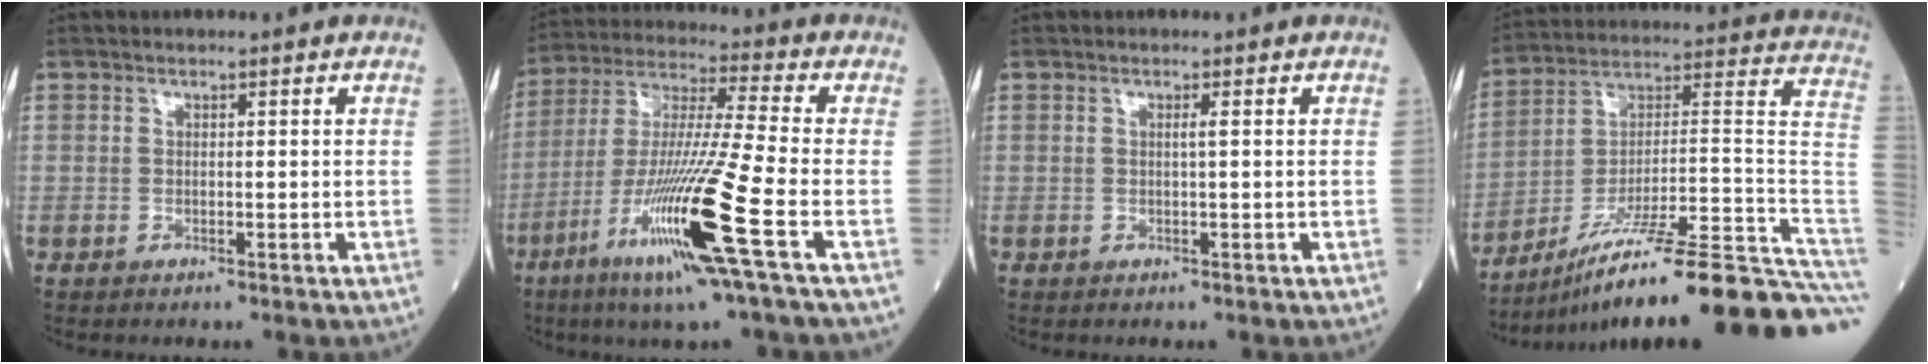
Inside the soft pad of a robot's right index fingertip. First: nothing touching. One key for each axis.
{"total": 17.5, "fx": -7.2, "fy": -1.3, "fz": 15.9, "tx": -0.332, "ty": -0.031, "tz": -0.140}
{"total": 0.7, "fx": 0.1, "fy": -0.2, "fz": 0.6, "tx": -0.013, "ty": -0.001, "tz": 0.003}
{"total": 28.8, "fx": -21.2, "fy": 0.1, "fz": 19.5, "tx": -0.184, "ty": 0.020, "tz": -0.327}